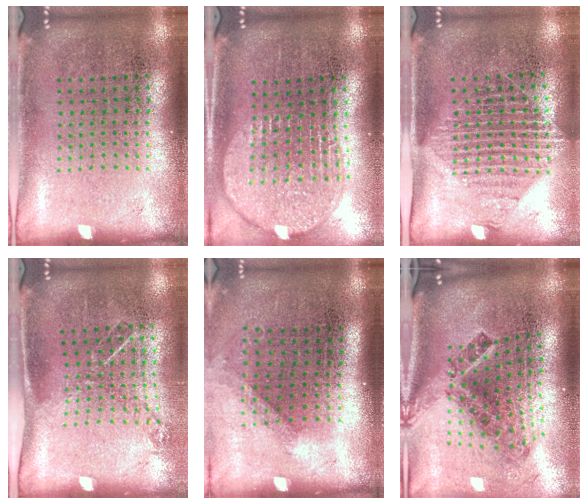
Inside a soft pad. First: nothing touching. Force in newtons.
{"total": 2.0, "press": 1.7, "slide": 1.1}
{"total": 1.6, "press": 1.3, "slide": 0.9}
{"total": 1.1, "press": 0.9, "slide": 0.6}
{"total": 1.2, "press": 0.9, "slide": 0.7}
{"total": 2.5, "press": 1.5, "slide": 2.0}